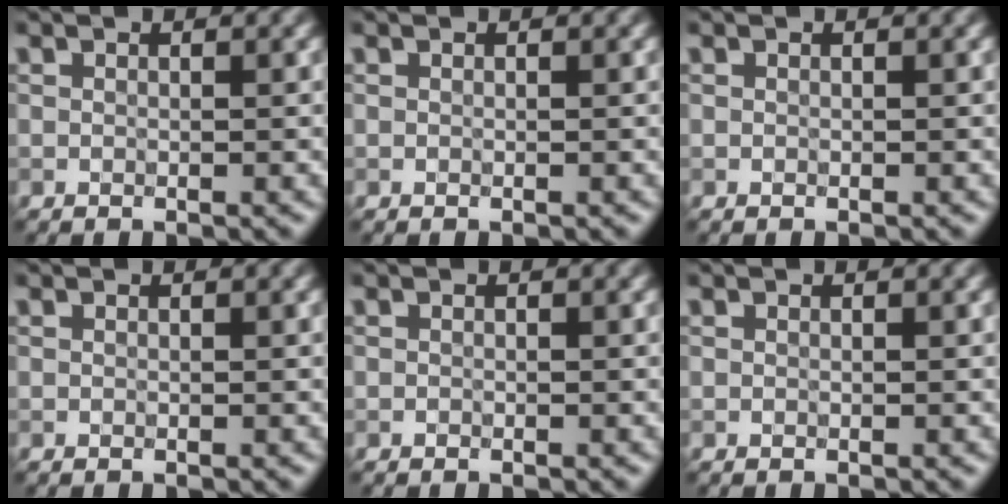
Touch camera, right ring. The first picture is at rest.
{"total": 0.0}
{"total": 0.0}
{"total": 0.0}
{"total": 0.0}
{"total": 0.0}